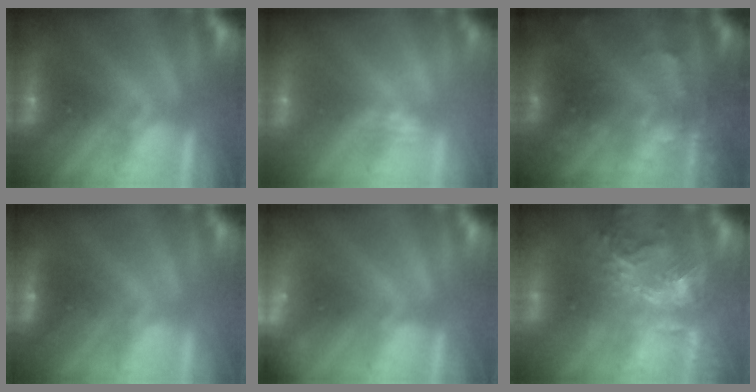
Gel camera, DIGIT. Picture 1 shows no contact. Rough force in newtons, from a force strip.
{"total": 2.4}
{"total": 9.3}
{"total": 1.8}
{"total": 3.4}
{"total": 7.2}